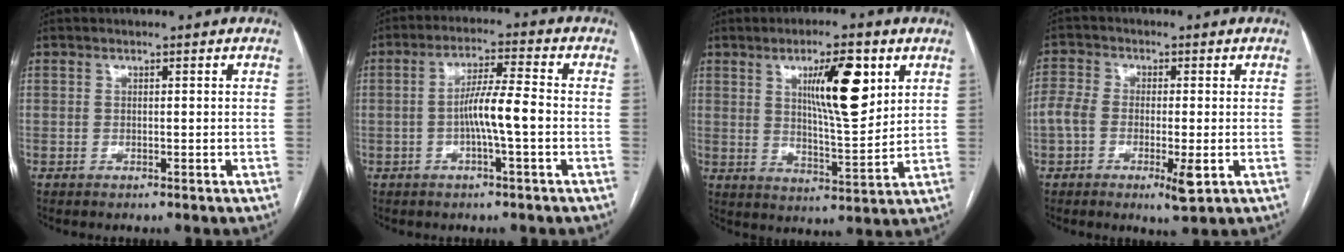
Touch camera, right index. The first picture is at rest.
{"total": 6.7, "force": [-1.3, 0.0, 6.5], "torque": [-0.121, 0.009, -0.026]}
{"total": 11.3, "force": [4.6, 2.1, 10.1], "torque": [-0.165, -0.002, 0.077]}
{"total": 7.3, "force": [-2.3, 2.7, 6.4], "torque": [-0.128, -0.002, -0.040]}